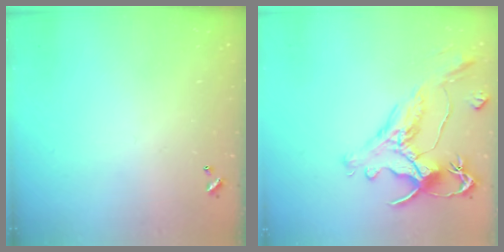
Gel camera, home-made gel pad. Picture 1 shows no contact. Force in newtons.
{"total": 1.5, "press": 0.7, "slide": 1.3}